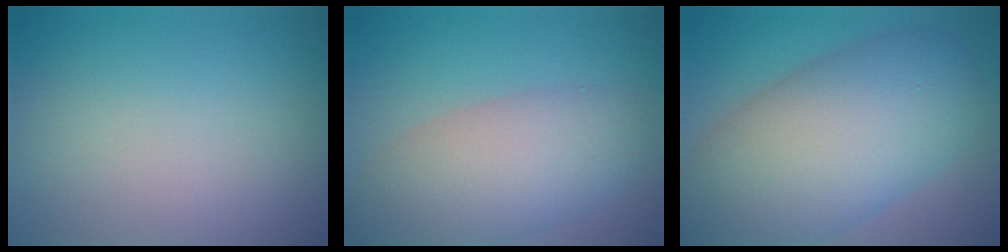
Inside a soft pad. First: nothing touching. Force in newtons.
{"total": 6.6, "press": 6.6, "slide": 0.5}
{"total": 11.8, "press": 11.8, "slide": 0.7}